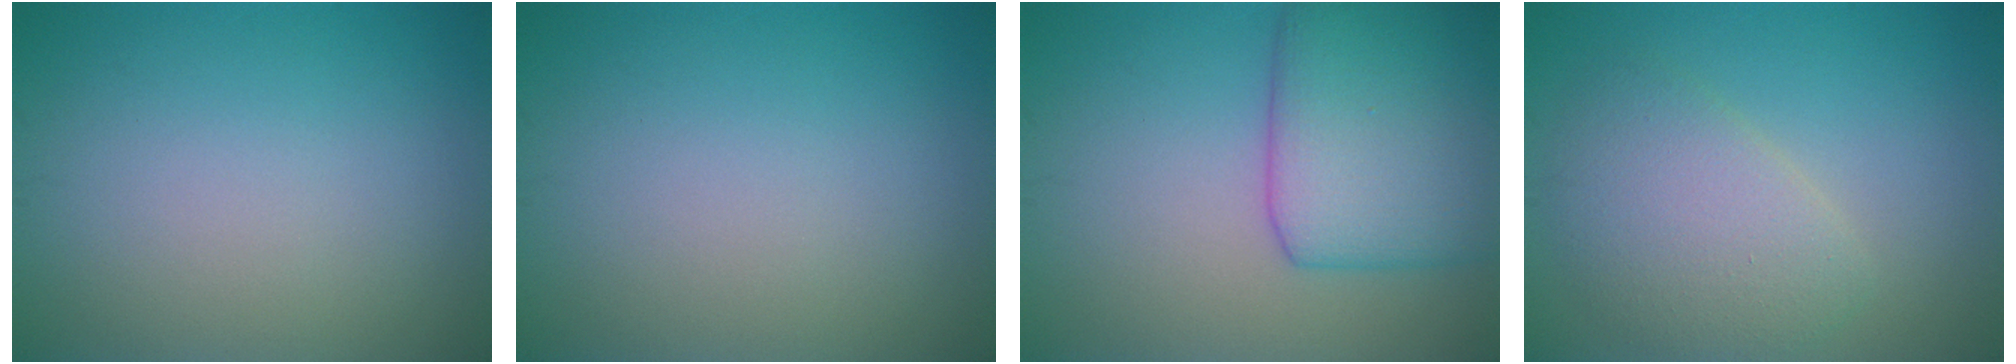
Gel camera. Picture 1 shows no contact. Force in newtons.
{"total": 0.0}
{"total": 7.7, "press": 7.6, "slide": 0.2}
{"total": 4.2, "press": 4.2, "slide": 0.2}